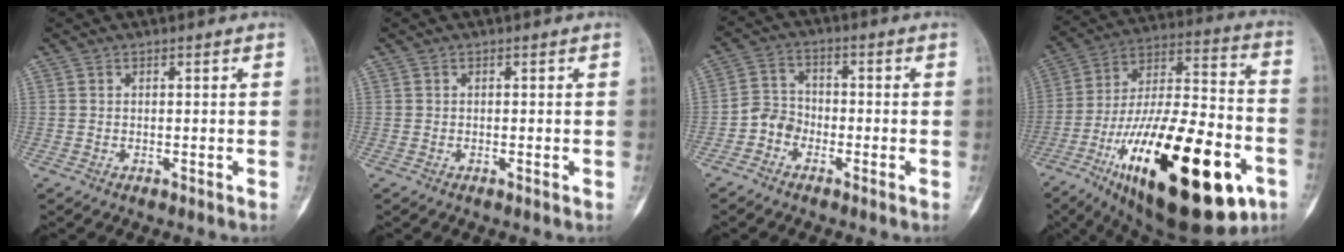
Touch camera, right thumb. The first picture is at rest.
{"total": 0.0}
{"total": 4.7, "force": [-2.4, 3.8, 1.4], "torque": [-0.007, 0.020, -0.056]}
{"total": 36.5, "force": [-14.7, 13.8, 30.5], "torque": [-0.472, 0.050, -0.225]}